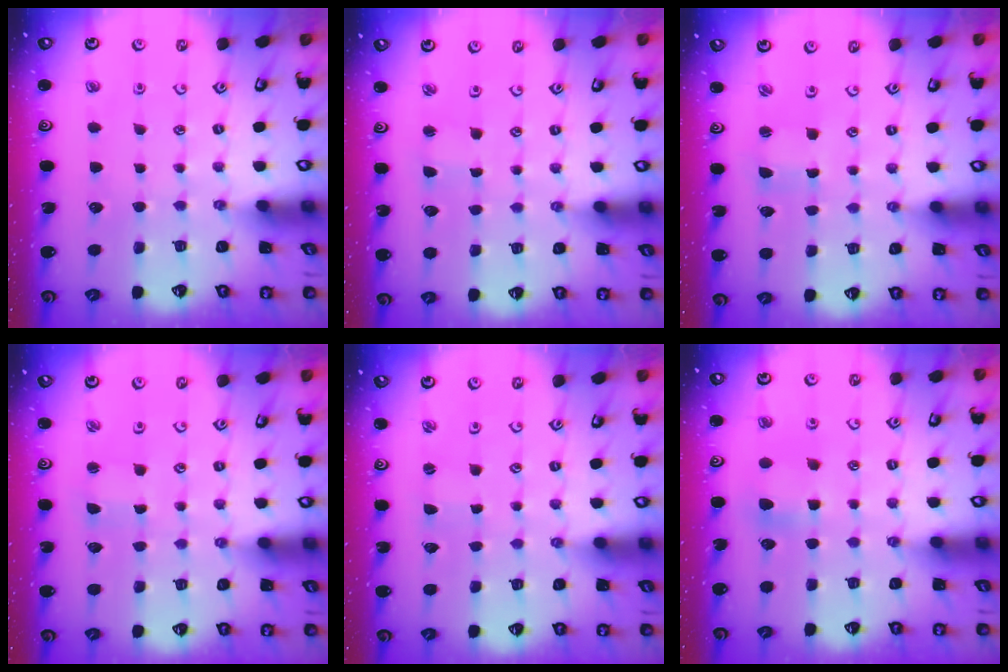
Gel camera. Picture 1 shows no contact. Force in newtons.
{"total": 1.6, "press": 1.5, "slide": 0.4}
{"total": 1.2, "press": 1.1, "slide": 0.3}
{"total": 2.2, "press": 2.2, "slide": 0.1}
{"total": 0.0}
{"total": 6.4, "press": 6.3, "slide": 0.9}